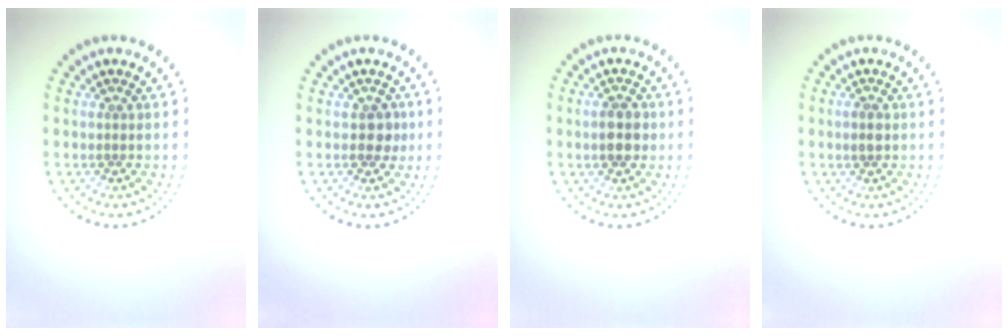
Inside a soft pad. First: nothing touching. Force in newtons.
{"total": 1.5, "press": 1.4, "slide": 0.5}
{"total": 2.9, "press": 2.9, "slide": 0.0}
{"total": 1.2, "press": 1.2, "slide": 0.1}